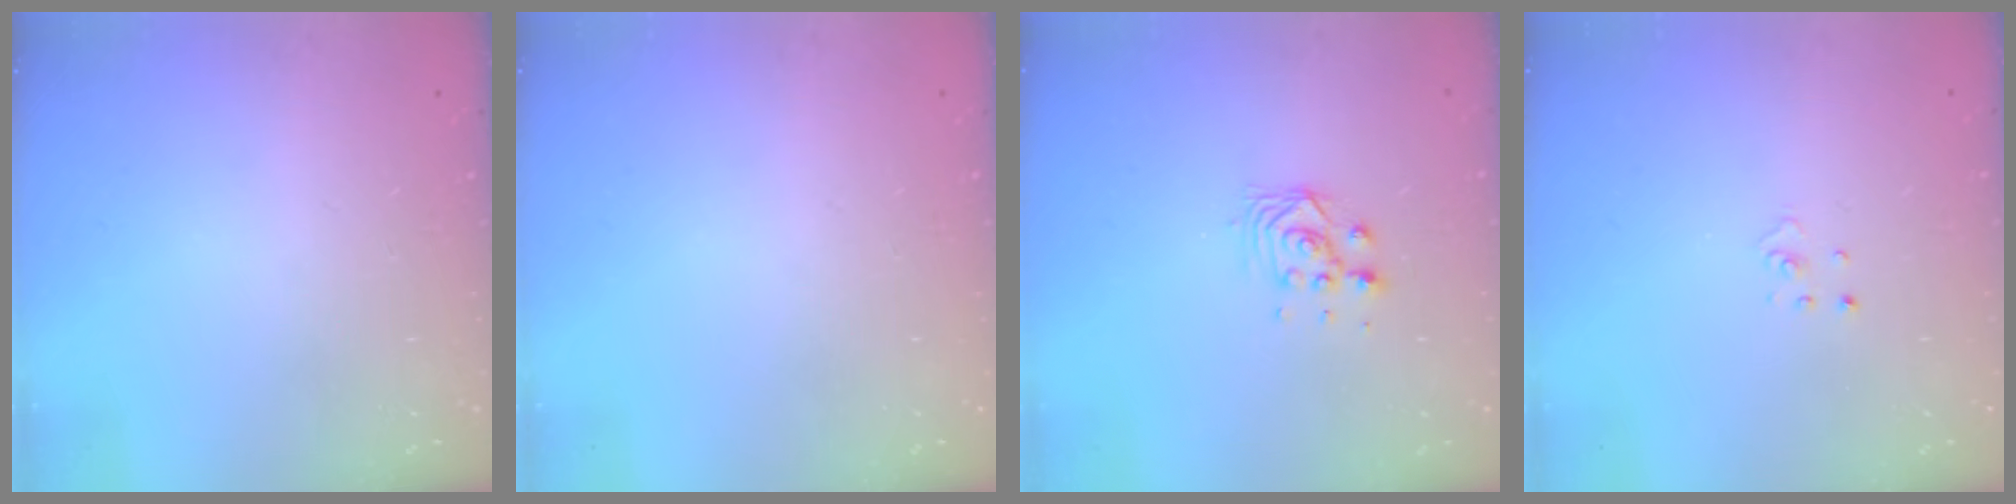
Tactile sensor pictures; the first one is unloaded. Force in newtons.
{"total": 0.0}
{"total": 3.5, "press": 3.4, "slide": 0.8}
{"total": 1.1, "press": 1.1, "slide": 0.1}